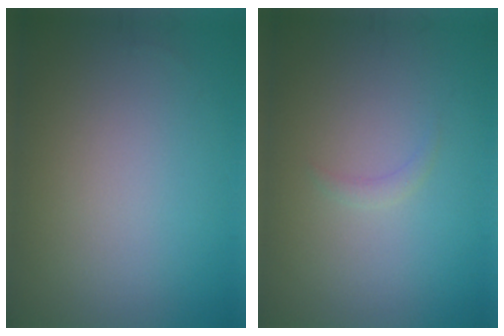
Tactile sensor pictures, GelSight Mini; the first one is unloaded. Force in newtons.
{"total": 0.7, "press": 0.7, "slide": 0.0}